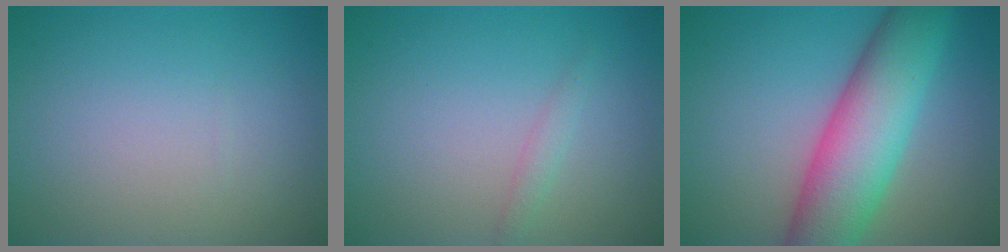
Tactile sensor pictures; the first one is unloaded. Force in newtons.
{"total": 1.0, "press": 1.0, "slide": 0.0}
{"total": 9.6, "press": 9.6, "slide": 0.2}